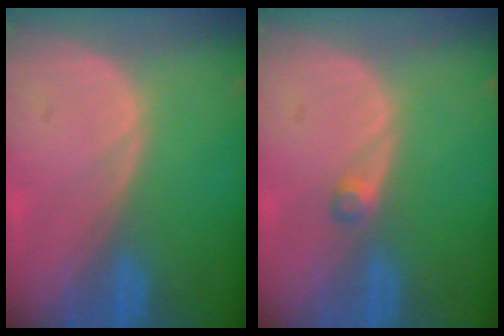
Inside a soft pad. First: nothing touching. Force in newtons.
{"total": 1.5, "press": 1.2, "slide": 0.8}